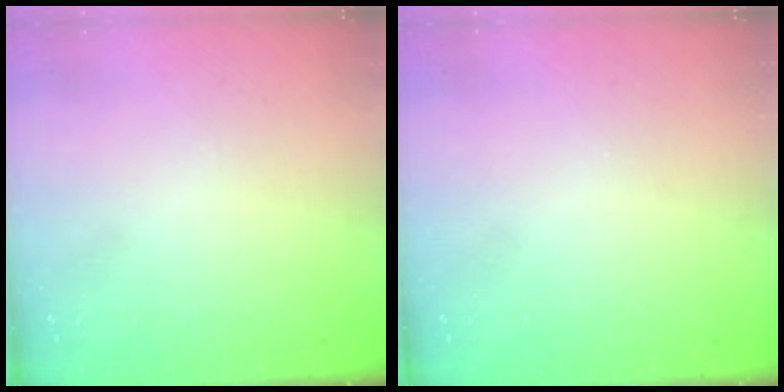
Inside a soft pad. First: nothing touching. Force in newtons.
{"total": 0.0}